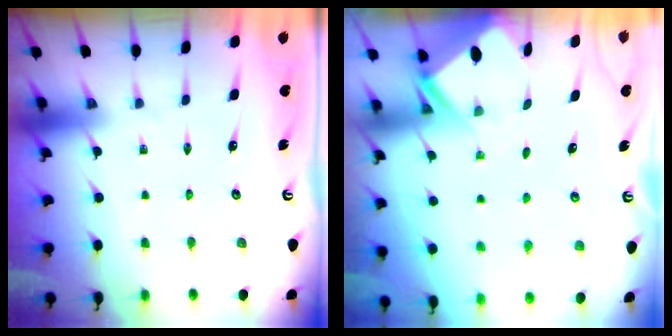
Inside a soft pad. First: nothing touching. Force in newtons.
{"total": 2.3, "press": 2.3, "slide": 0.1}